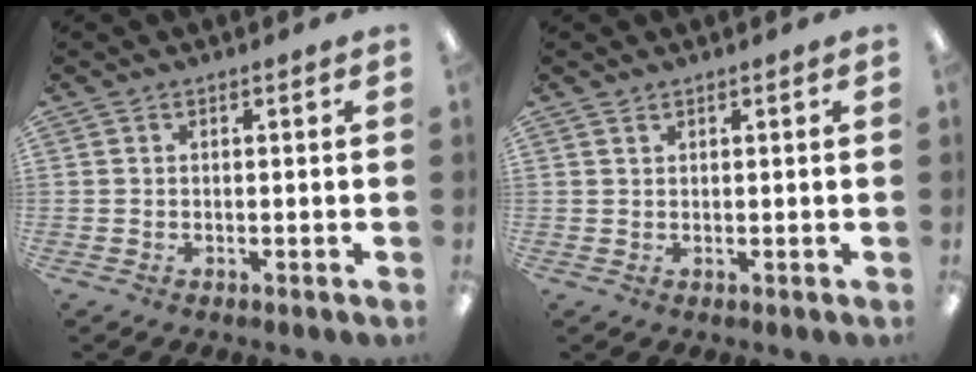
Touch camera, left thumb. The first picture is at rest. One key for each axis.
{"total": 0.8, "fx": 0.7, "fy": 0.3, "fz": 0.1, "tx": -0.004, "ty": 0.000, "tz": 0.014}